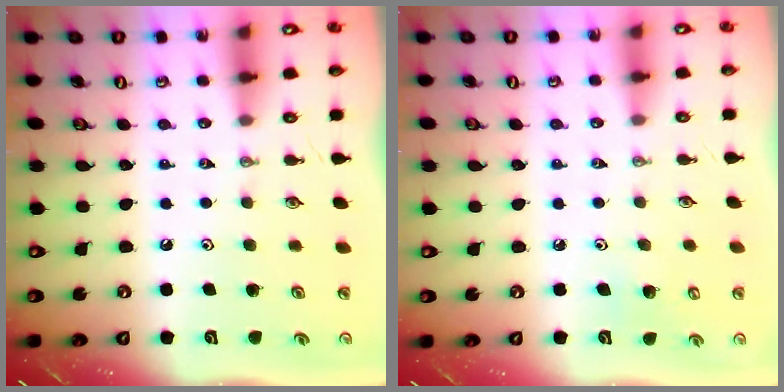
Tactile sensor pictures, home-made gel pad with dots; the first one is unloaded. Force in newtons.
{"total": 5.2, "press": 5.1, "slide": 0.8}